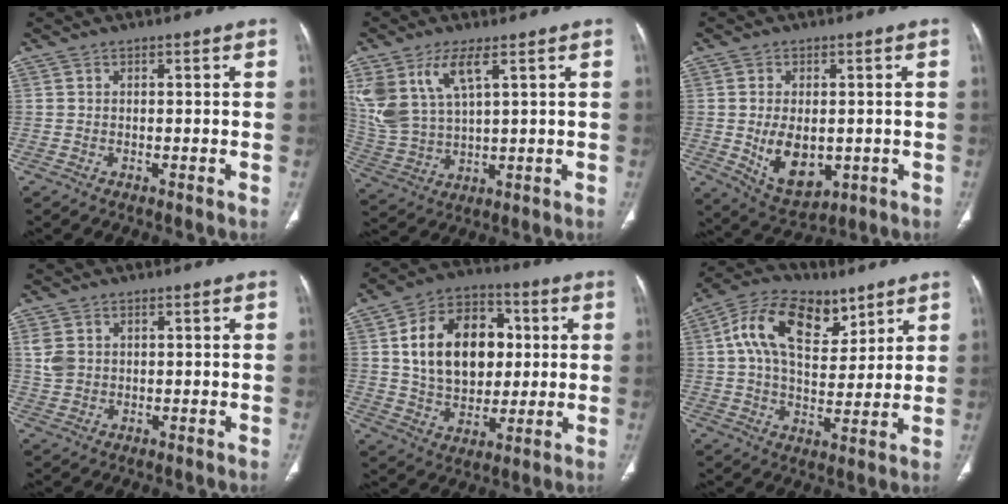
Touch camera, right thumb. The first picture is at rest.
{"total": 11.5, "force": [5.5, 4.7, 8.9], "torque": [-0.200, -0.016, 0.124]}
{"total": 10.0, "force": [-1.3, 6.2, 7.7], "torque": [-0.111, -0.011, 0.000]}
{"total": 3.6, "force": [0.9, 2.8, 2.0], "torque": [-0.037, -0.002, 0.024]}
{"total": 19.0, "force": [3.2, 13.4, 13.1], "torque": [-0.178, 0.009, 0.058]}
{"total": 15.8, "force": [6.9, 9.3, 10.7], "torque": [-0.160, -0.007, 0.119]}